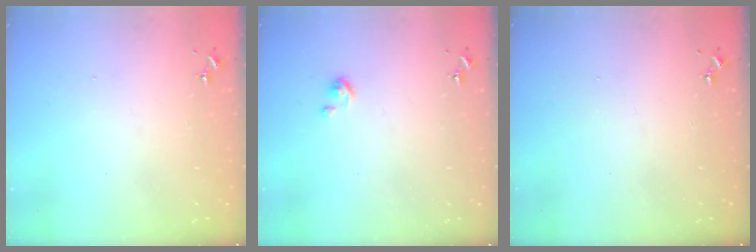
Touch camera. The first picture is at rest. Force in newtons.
{"total": 4.1, "press": 4.1, "slide": 0.3}
{"total": 0.0}